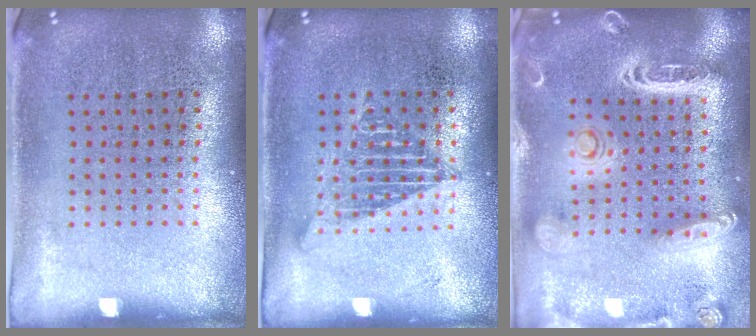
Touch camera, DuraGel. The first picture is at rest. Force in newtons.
{"total": 1.2, "press": 1.1, "slide": 0.3}
{"total": 2.8, "press": 2.5, "slide": 1.4}